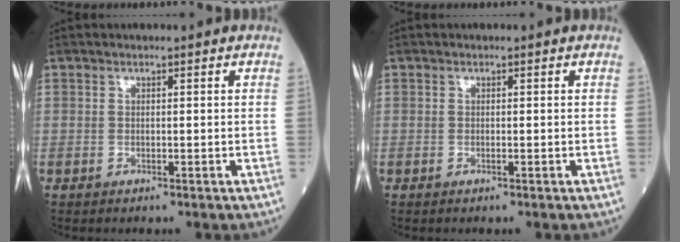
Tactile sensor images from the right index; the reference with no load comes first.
{"total": 0.0}